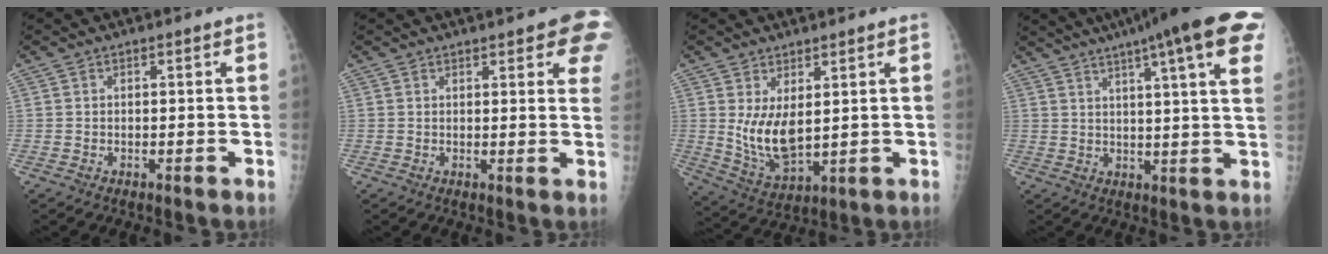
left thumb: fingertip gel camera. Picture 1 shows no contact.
{"total": 10.6, "force": [6.2, 2.9, 8.0], "torque": [-0.071, -0.017, 0.062]}
{"total": 8.5, "force": [2.0, 3.6, 7.5], "torque": [-0.135, -0.030, 0.054]}
{"total": 20.4, "force": [12.2, 2.4, 16.2], "torque": [-0.228, -0.004, 0.146]}